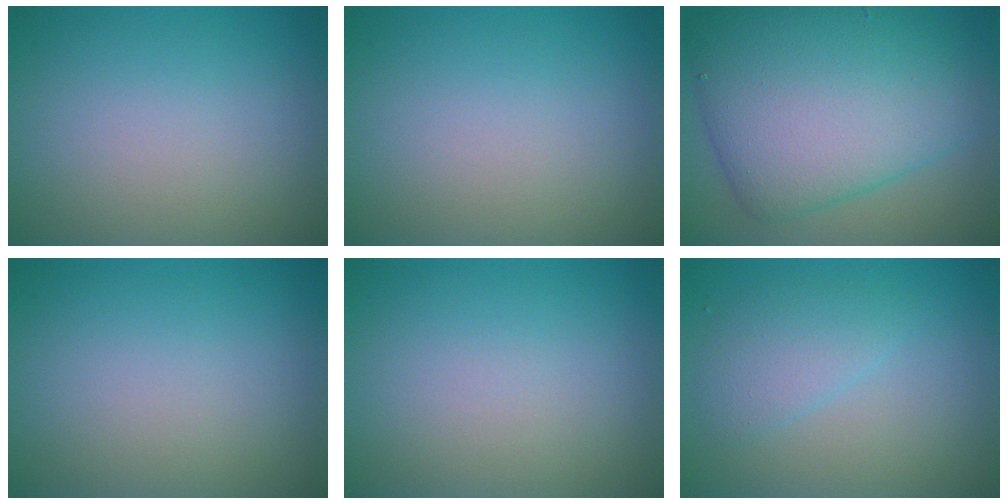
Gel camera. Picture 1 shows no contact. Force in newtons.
{"total": 0.0}
{"total": 11.1, "press": 11.1, "slide": 0.2}
{"total": 0.0}
{"total": 0.0}
{"total": 2.5, "press": 2.5, "slide": 0.1}